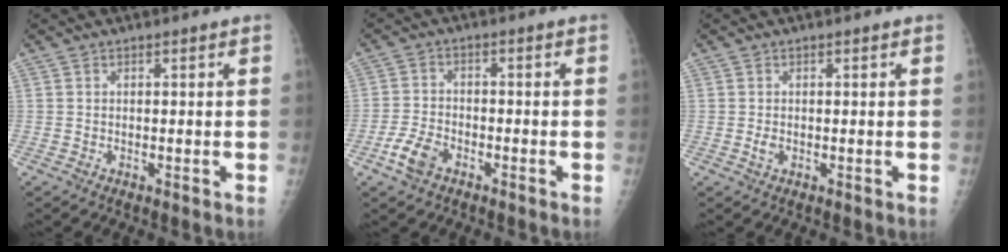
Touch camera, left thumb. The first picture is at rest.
{"total": 5.5, "force": [-3.1, 3.2, 3.2], "torque": [-0.065, 0.014, -0.059]}
{"total": 1.3, "force": [-0.2, 0.9, 0.9], "torque": [-0.015, -0.001, -0.003]}